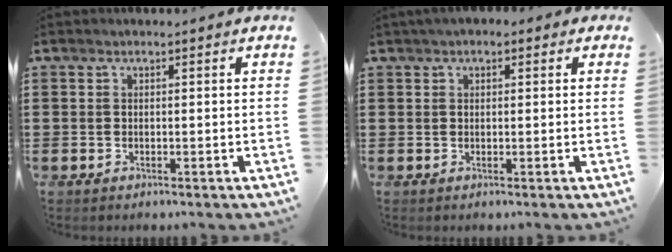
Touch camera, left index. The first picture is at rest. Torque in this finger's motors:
{"motor_torque": [2.14, 0.00, 0.90, 0.21]}